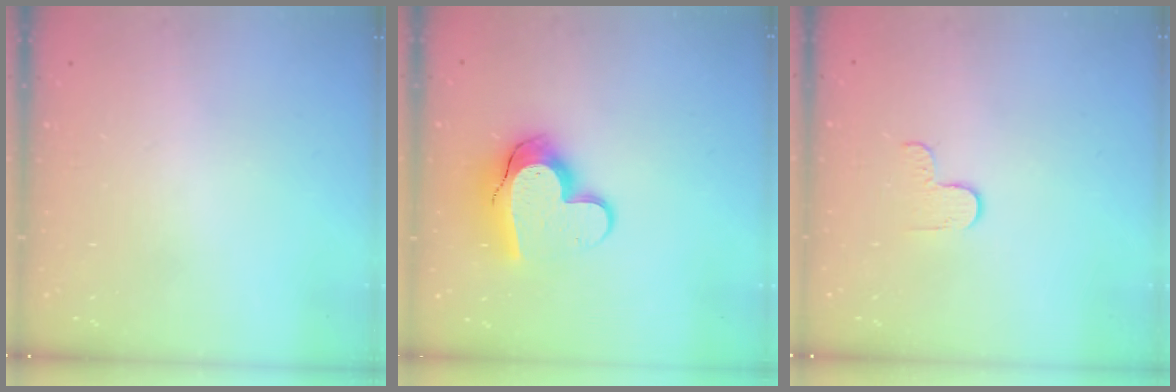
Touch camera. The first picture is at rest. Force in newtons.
{"total": 12.4, "press": 12.3, "slide": 1.1}
{"total": 2.7, "press": 2.6, "slide": 0.4}